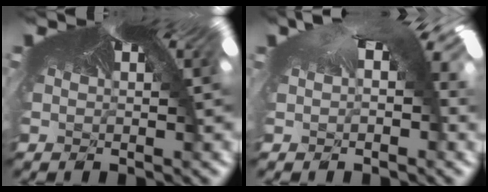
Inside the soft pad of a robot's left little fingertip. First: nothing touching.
{"total": 1.4, "force": [-0.6, 1.1, 0.6], "torque": [-0.040, 0.010, -0.005]}